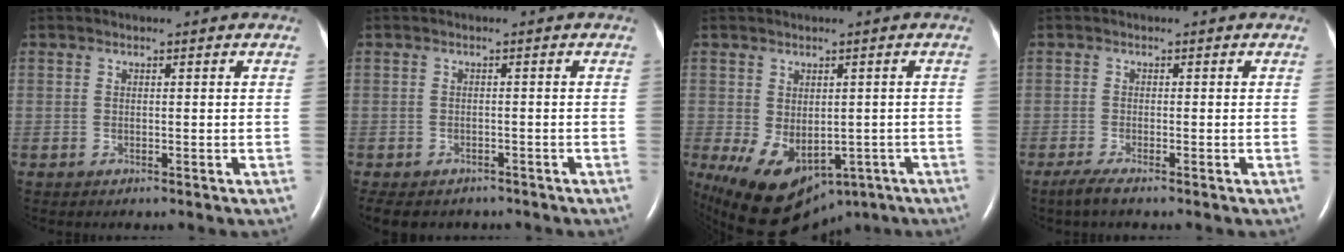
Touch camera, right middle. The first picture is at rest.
{"total": 8.2, "force": [-6.4, 4.4, 2.7], "torque": [-0.052, -0.006, -0.077]}
{"total": 10.9, "force": [-5.7, 7.2, 5.9], "torque": [-0.095, -0.008, -0.071]}
{"total": 1.8, "force": [-1.3, -0.2, 1.3], "torque": [-0.039, -0.009, -0.032]}